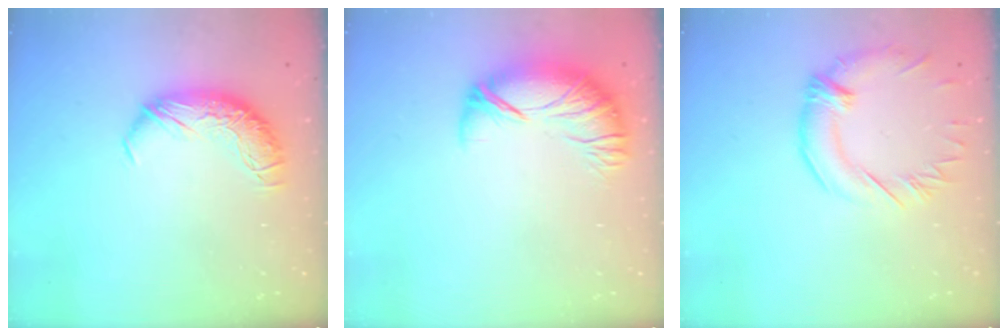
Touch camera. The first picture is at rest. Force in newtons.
{"total": 3.2, "press": 2.2, "slide": 2.2}
{"total": 2.1, "press": 1.3, "slide": 1.6}